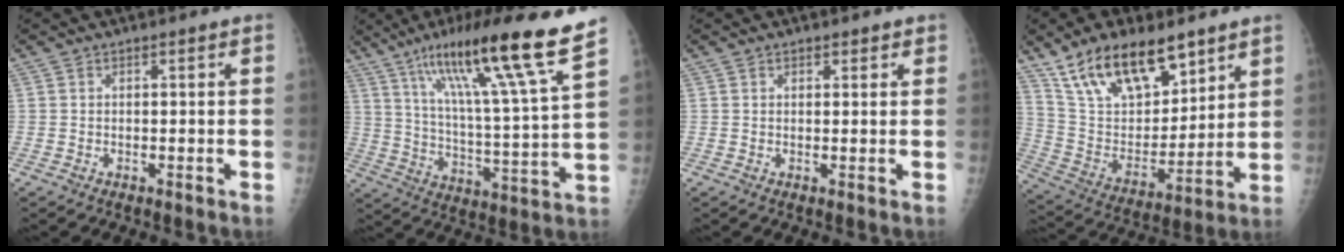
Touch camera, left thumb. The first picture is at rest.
{"total": 21.2, "force": [13.9, 0.5, 15.9], "torque": [-0.240, -0.055, 0.227]}
{"total": 1.6, "force": [1.1, 1.1, 0.4], "torque": [0.012, -0.005, 0.011]}
{"total": 19.7, "force": [13.2, 9.0, 11.6], "torque": [-0.162, -0.054, 0.249]}